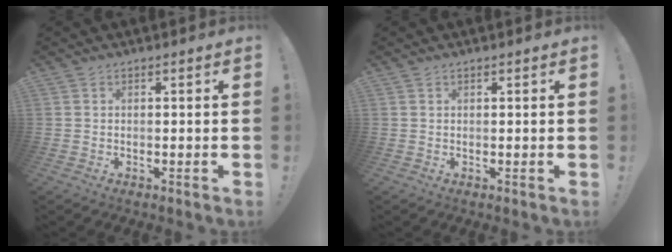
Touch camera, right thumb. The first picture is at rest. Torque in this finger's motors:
{"motor_torque": [0.22, 0.16, -0.09, 0.03, 0.03]}